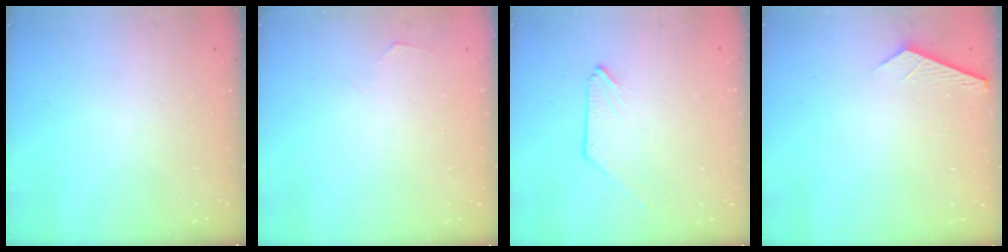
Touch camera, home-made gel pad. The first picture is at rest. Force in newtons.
{"total": 1.9, "press": 1.9, "slide": 0.3}
{"total": 0.0}
{"total": 2.8, "press": 2.8, "slide": 0.3}